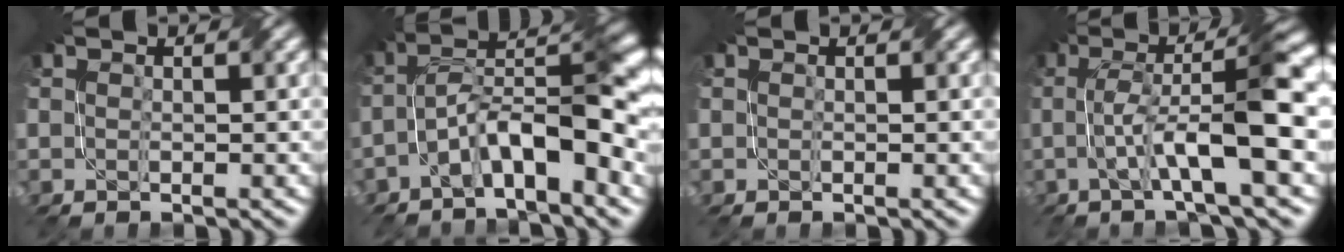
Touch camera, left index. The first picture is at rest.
{"total": 7.7, "force": [-3.1, 2.2, 6.7], "torque": [-0.113, 0.022, -0.059]}
{"total": 0.0}
{"total": 8.5, "force": [-0.5, 1.4, 8.4], "torque": [-0.137, 0.017, -0.013]}